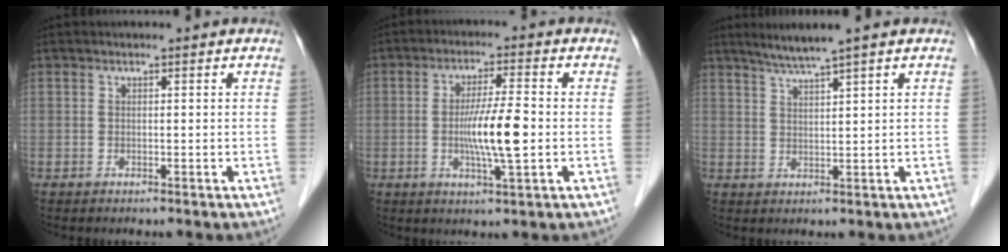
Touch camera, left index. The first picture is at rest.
{"total": 7.5, "force": [-1.0, 0.2, 7.5], "torque": [-0.143, -0.010, -0.020]}
{"total": 4.0, "force": [3.1, -1.2, 2.2], "torque": [-0.047, -0.003, 0.065]}